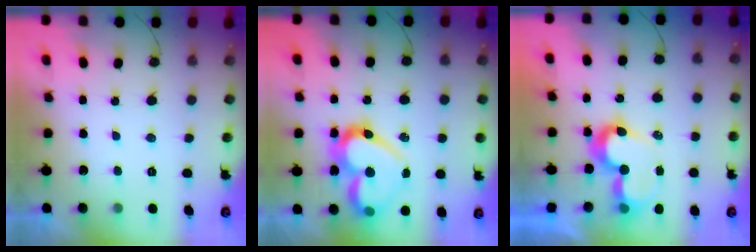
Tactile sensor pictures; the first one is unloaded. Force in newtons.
{"total": 18.1, "press": 18.0, "slide": 1.8}
{"total": 10.0, "press": 9.9, "slide": 0.8}